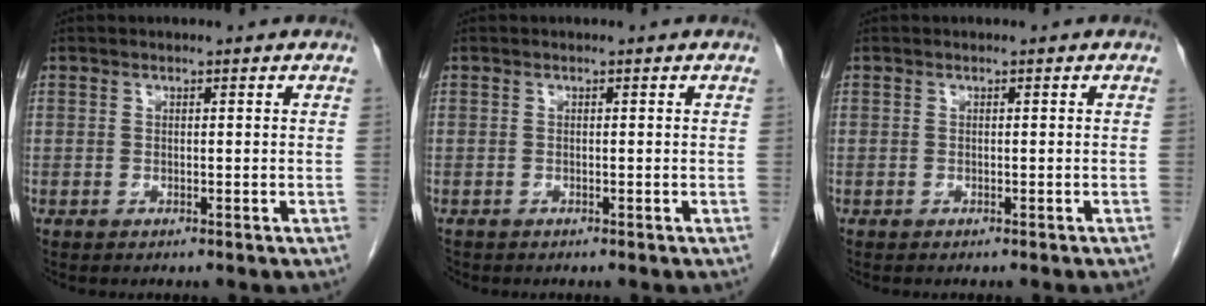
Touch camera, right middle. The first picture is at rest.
{"total": 0.6, "force": [-0.5, 0.2, 0.0], "torque": [-0.007, -0.001, -0.010]}
{"total": 0.8, "force": [-0.7, 0.0, 0.4], "torque": [-0.001, 0.002, -0.007]}